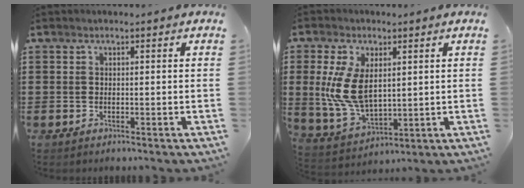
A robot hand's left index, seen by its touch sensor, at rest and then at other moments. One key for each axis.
{"total": 9.9, "fx": 1.7, "fy": 5.6, "fz": 8.0, "tx": -0.187, "ty": 0.002, "tz": 0.030}